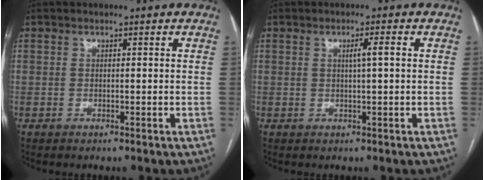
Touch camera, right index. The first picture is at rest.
{"total": 2.2, "force": [0.4, -0.3, 2.1], "torque": [-0.036, 0.002, 0.008]}